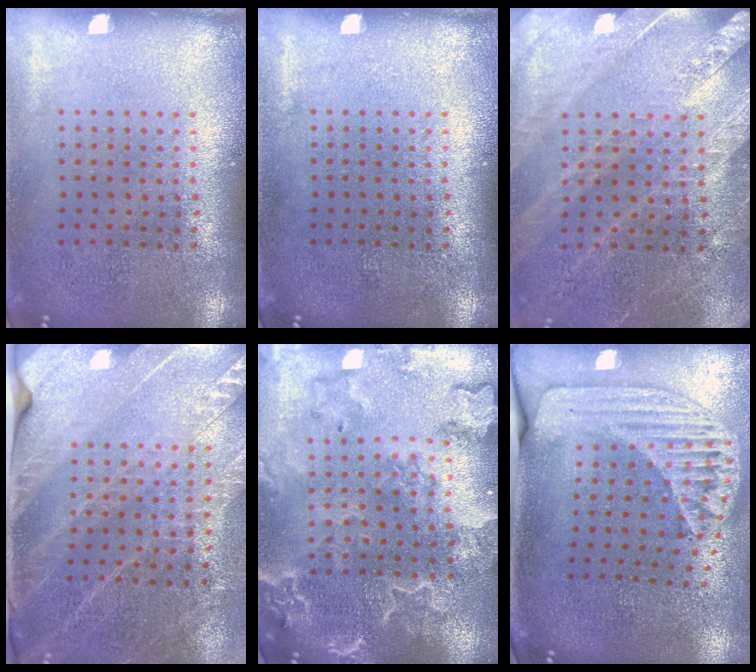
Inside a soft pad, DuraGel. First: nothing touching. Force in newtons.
{"total": 0.0}
{"total": 2.6, "press": 2.6, "slide": 0.4}
{"total": 3.1, "press": 2.8, "slide": 1.2}
{"total": 3.1, "press": 2.8, "slide": 1.3}
{"total": 1.8, "press": 1.5, "slide": 1.0}